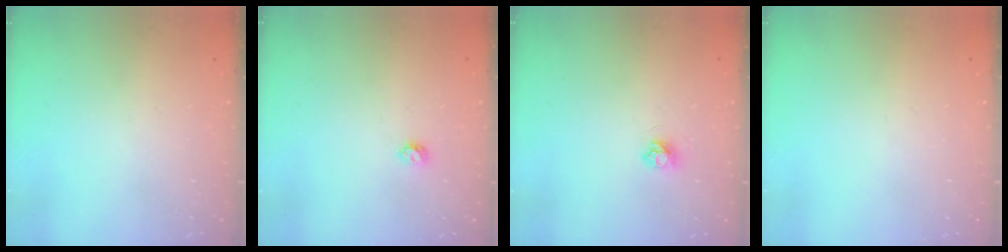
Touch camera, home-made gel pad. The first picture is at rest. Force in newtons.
{"total": 3.9, "press": 3.9, "slide": 0.6}
{"total": 3.6, "press": 3.6, "slide": 0.4}
{"total": 0.0}